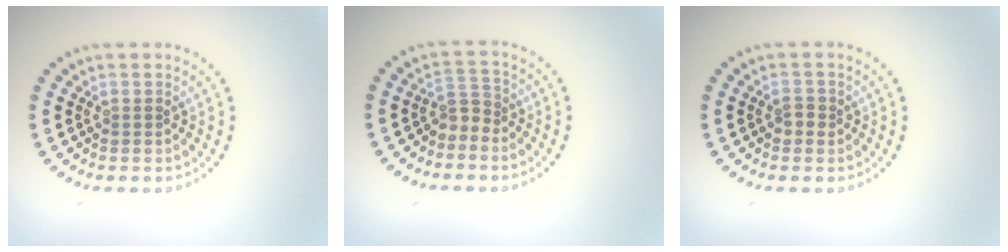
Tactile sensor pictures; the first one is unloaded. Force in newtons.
{"total": 1.9, "press": 1.3, "slide": 1.4}
{"total": 1.0, "press": 1.0, "slide": 0.2}